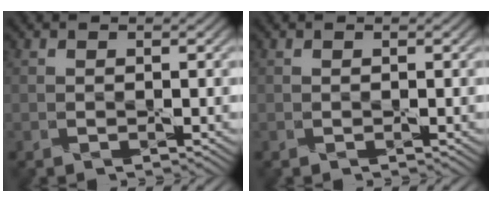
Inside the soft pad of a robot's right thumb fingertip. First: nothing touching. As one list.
[{"total": 0.0}]